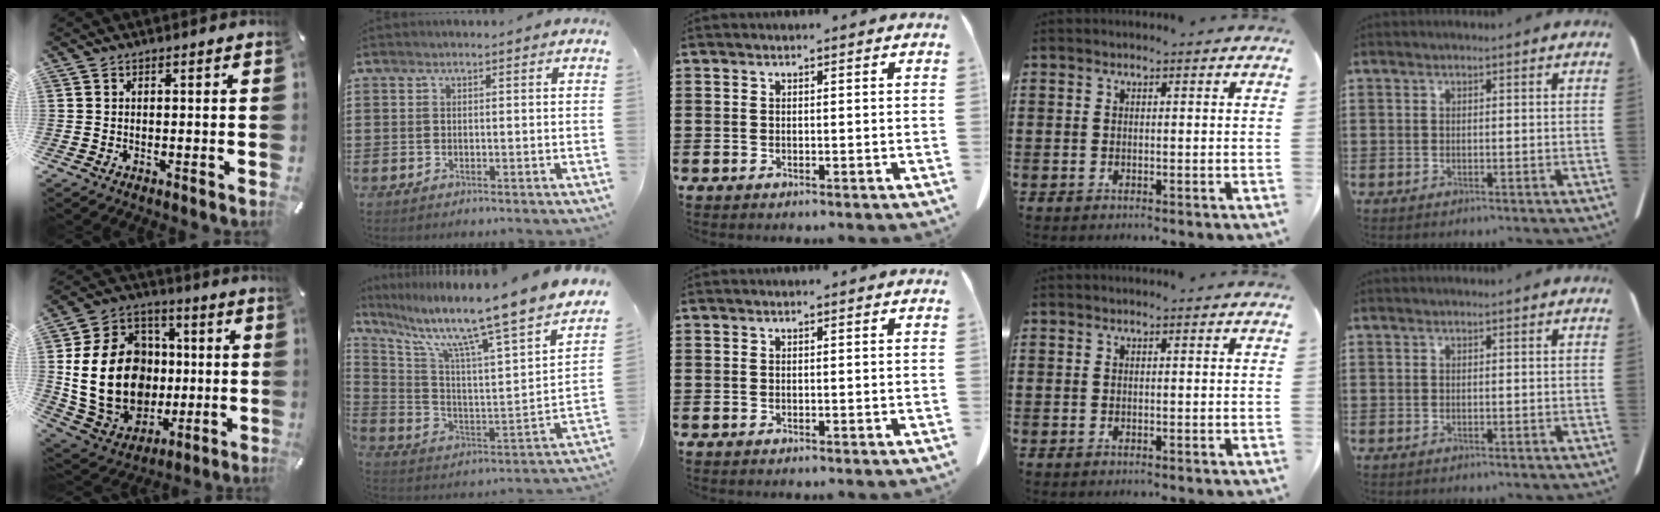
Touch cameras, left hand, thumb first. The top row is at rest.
{"thumb": {"total": 23.5, "force": [0.2, 18.9, 13.9], "torque": [-0.283, 0.007, 0.027]}, "index": {"total": 11.6, "force": [9.3, -0.4, 6.9], "torque": [-0.134, -0.090, 0.136]}}